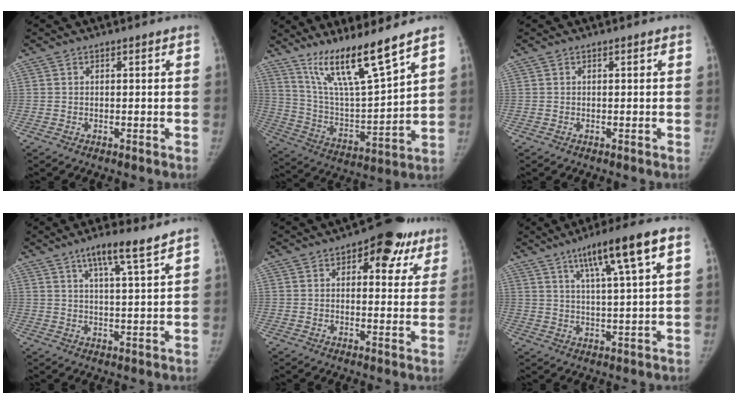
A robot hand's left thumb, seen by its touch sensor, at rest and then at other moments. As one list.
[{"total": 16.2, "force": [11.9, 1.4, 10.9], "torque": [-0.178, -0.072, 0.229]}, {"total": 0.0}, {"total": 7.6, "force": [5.1, 0.5, 5.6], "torque": [-0.093, -0.026, 0.086]}, {"total": 12.7, "force": [6.6, 6.6, 8.7], "torque": [-0.052, -0.013, 0.079]}, {"total": 12.4, "force": [6.0, 0.9, 10.8], "torque": [-0.178, -0.008, 0.096]}]